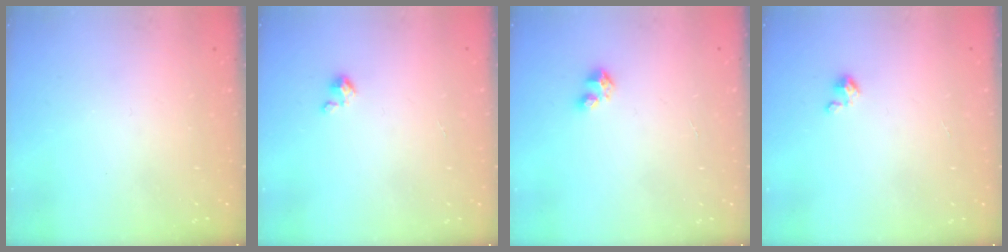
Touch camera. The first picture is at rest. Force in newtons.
{"total": 2.2, "press": 2.1, "slide": 0.3}
{"total": 2.9, "press": 2.9, "slide": 0.3}
{"total": 2.2, "press": 2.1, "slide": 0.3}